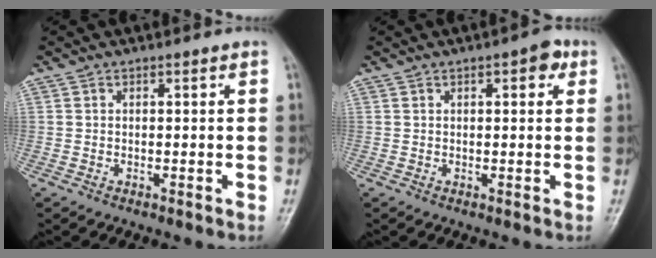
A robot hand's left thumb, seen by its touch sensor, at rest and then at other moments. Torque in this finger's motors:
{"motor_torque": [-0.09, 0.05, 0.08, 0.35, 0.09]}